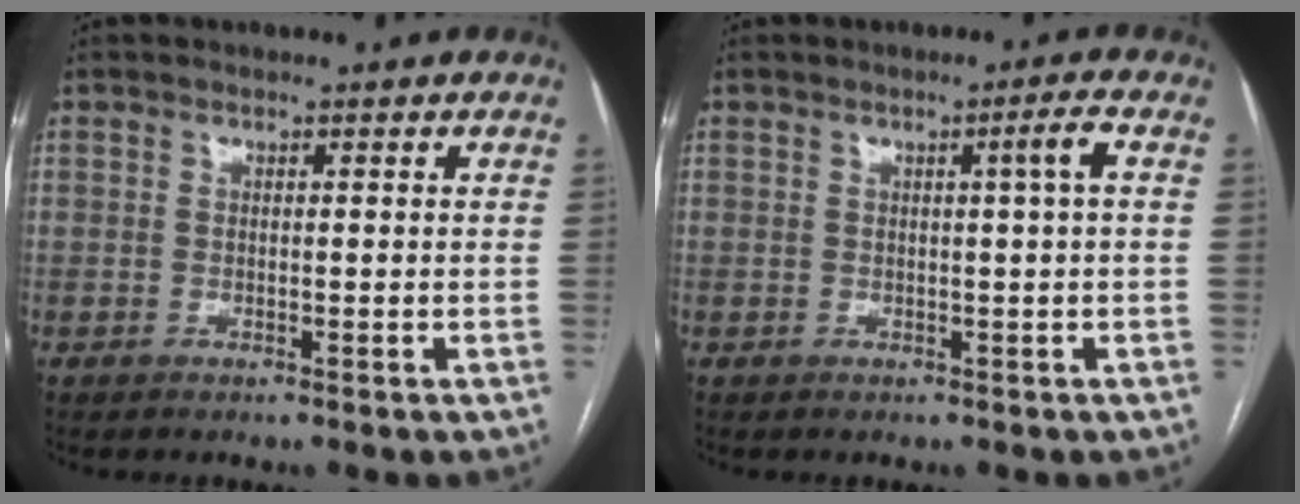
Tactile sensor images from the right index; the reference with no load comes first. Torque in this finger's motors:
{"motor_torque": [0.33, 0.09, 0.05, 0.02]}